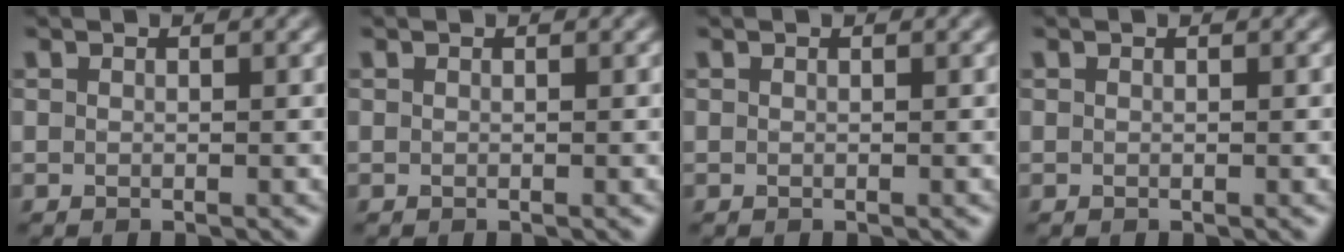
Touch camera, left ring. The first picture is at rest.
{"total": 0.0}
{"total": 0.0}
{"total": 0.0}